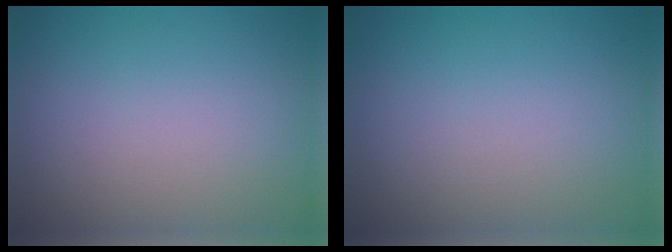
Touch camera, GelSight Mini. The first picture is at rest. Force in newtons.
{"total": 0.0}